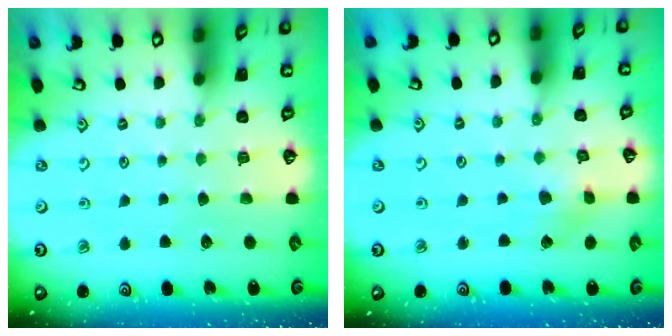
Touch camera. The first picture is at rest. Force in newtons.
{"total": 3.0, "press": 3.0, "slide": 0.1}